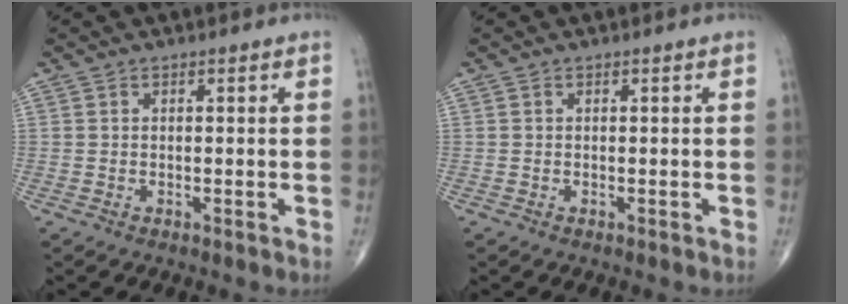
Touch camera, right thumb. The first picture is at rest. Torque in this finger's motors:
{"motor_torque": [-0.07, -0.29, -0.21, 0.07, 0.00]}